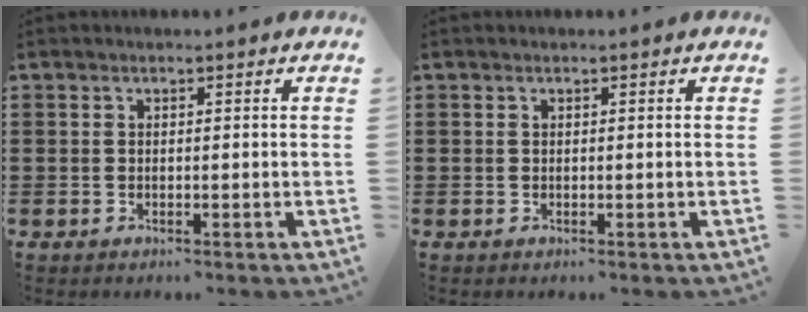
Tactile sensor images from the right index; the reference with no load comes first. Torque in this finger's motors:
{"motor_torque": [-0.18, 0.18, 0.02, -0.01]}